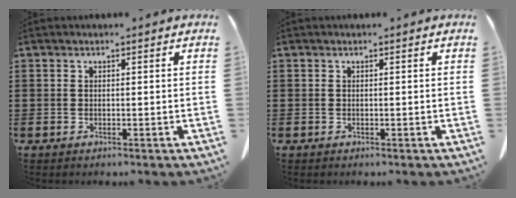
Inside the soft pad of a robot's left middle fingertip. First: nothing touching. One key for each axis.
{"total": 0.0}